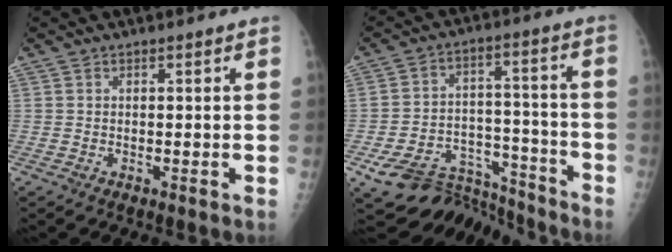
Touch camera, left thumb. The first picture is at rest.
{"total": 16.5, "force": [-14.0, 7.8, 4.0], "torque": [-0.041, 0.095, -0.212]}